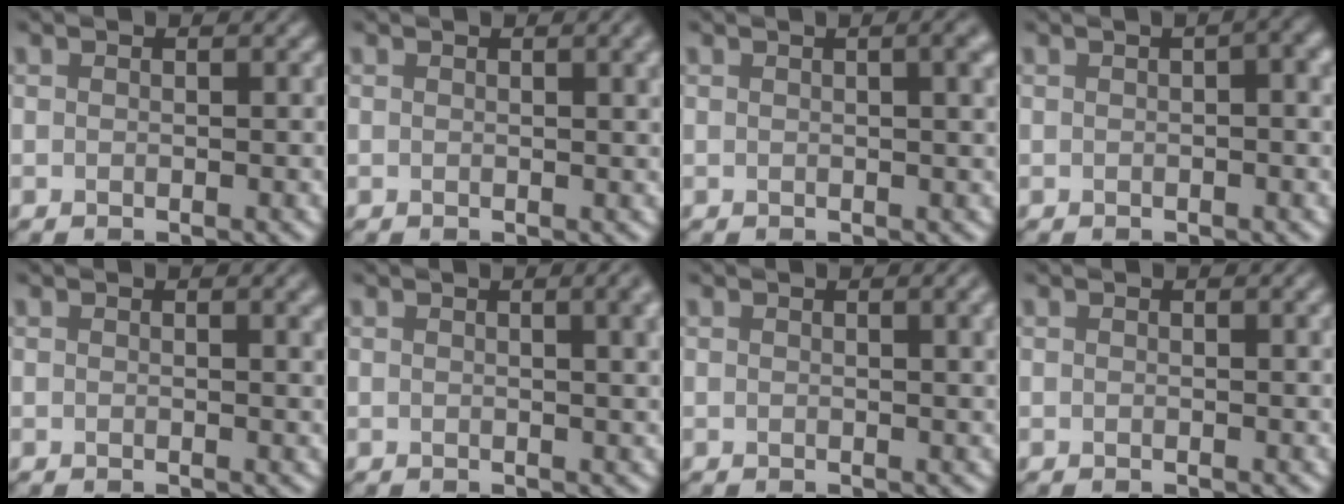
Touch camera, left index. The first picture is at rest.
{"total": 2.5, "force": [0.9, 0.8, 2.1], "torque": [-0.016, 0.006, 0.010]}
{"total": 3.9, "force": [1.2, 1.5, 3.4], "torque": [-0.021, 0.013, 0.004]}
{"total": 4.9, "force": [1.2, 1.9, 4.3], "torque": [-0.038, 0.018, 0.008]}
{"total": 1.6, "force": [0.7, 0.5, 1.3], "torque": [-0.009, 0.004, 0.008]}
{"total": 5.1, "force": [1.7, 2.2, 4.3], "torque": [-0.024, 0.016, 0.010]}
{"total": 3.1, "force": [1.0, 1.1, 2.7], "torque": [-0.022, 0.007, 0.012]}
{"total": 0.8, "force": [0.3, 0.2, 0.7], "torque": [-0.006, 0.003, 0.003]}